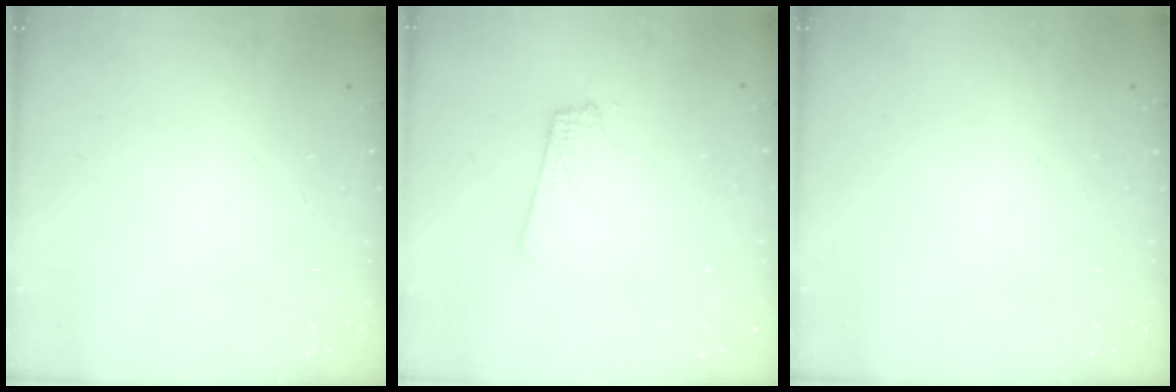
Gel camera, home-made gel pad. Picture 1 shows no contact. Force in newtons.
{"total": 2.9, "press": 2.9, "slide": 0.4}
{"total": 0.0}